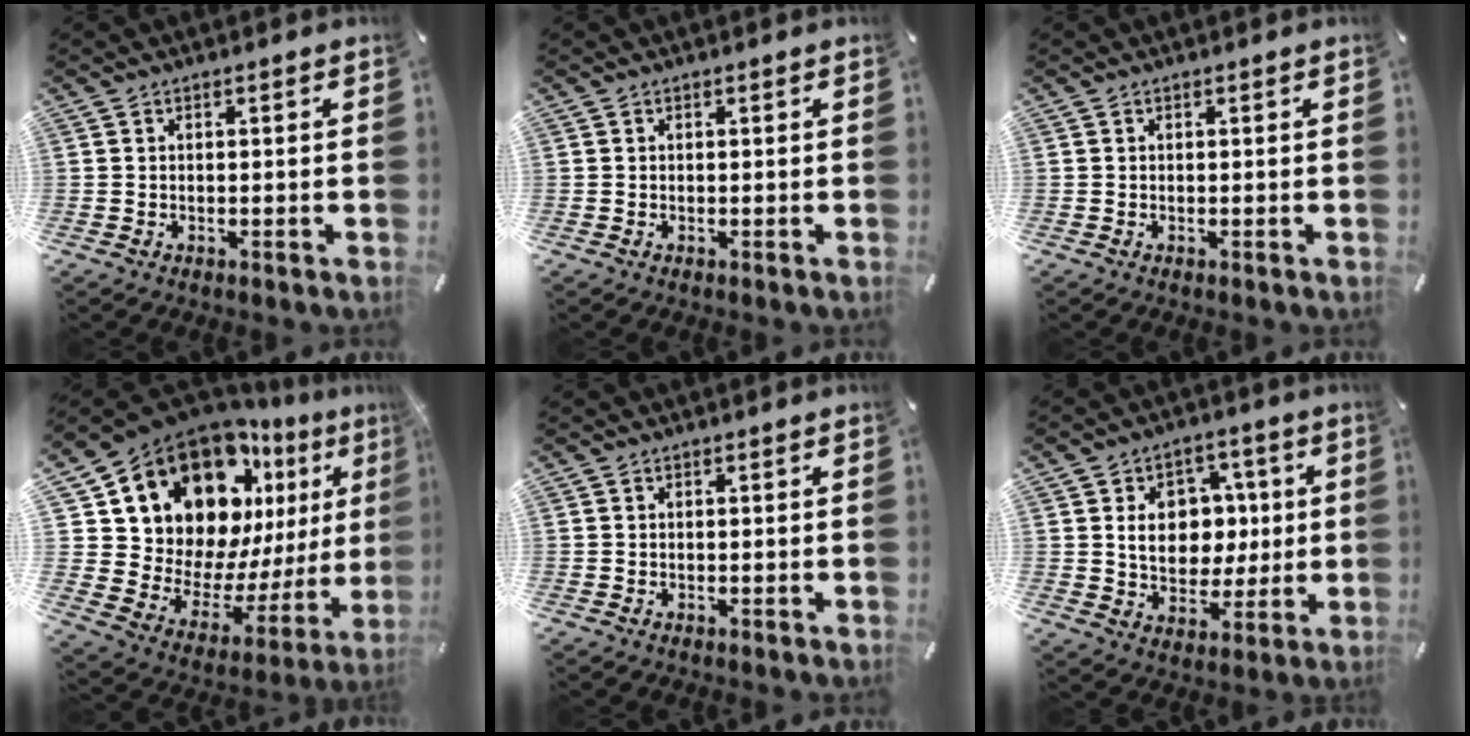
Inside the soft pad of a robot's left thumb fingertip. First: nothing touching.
{"total": 0.0}
{"total": 0.0}
{"total": 20.3, "force": [14.3, 11.7, 8.3], "torque": [-0.131, -0.126, 0.266]}
{"total": 0.0}
{"total": 11.0, "force": [1.3, 9.3, 5.8], "torque": [-0.084, 0.006, 0.028]}